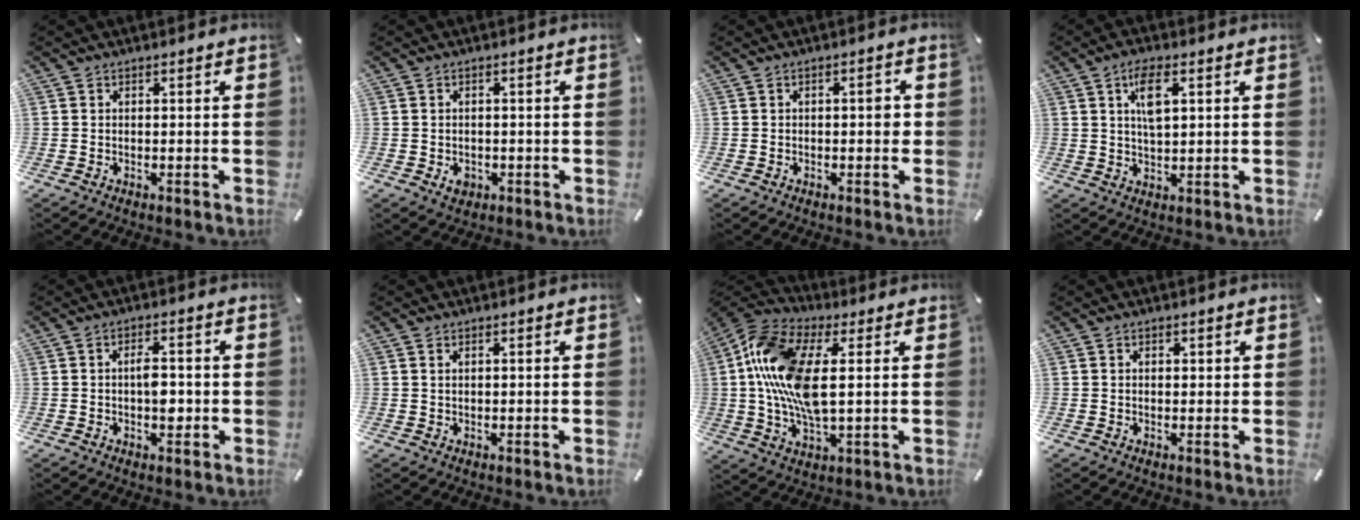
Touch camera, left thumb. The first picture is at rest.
{"total": 2.6, "force": [-0.7, 2.1, 1.4], "torque": [-0.024, 0.004, -0.013]}
{"total": 2.5, "force": [-0.1, 1.2, 2.2], "torque": [-0.032, 0.005, -0.006]}
{"total": 6.5, "force": [2.5, 2.6, 5.4], "torque": [-0.100, 0.000, 0.039]}
{"total": 5.0, "force": [-0.4, 2.6, 4.3], "torque": [-0.060, 0.003, -0.010]}
{"total": 0.8, "force": [0.3, 0.4, 0.6], "torque": [-0.012, 0.002, 0.005]}
{"total": 16.9, "force": [2.0, 8.0, 14.8], "torque": [-0.324, -0.010, 0.035]}
{"total": 1.1, "force": [0.3, 0.8, 0.6], "torque": [-0.012, 0.006, 0.004]}